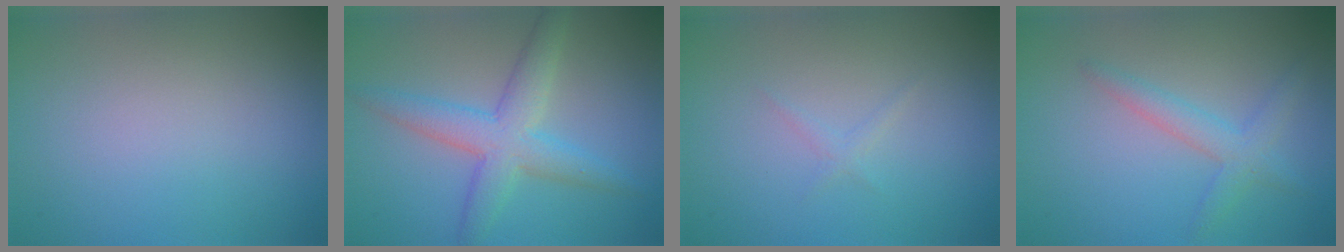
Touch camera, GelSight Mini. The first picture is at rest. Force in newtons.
{"total": 4.9, "press": 4.9, "slide": 0.1}
{"total": 0.7, "press": 0.7, "slide": 0.0}
{"total": 2.5, "press": 2.5, "slide": 0.1}